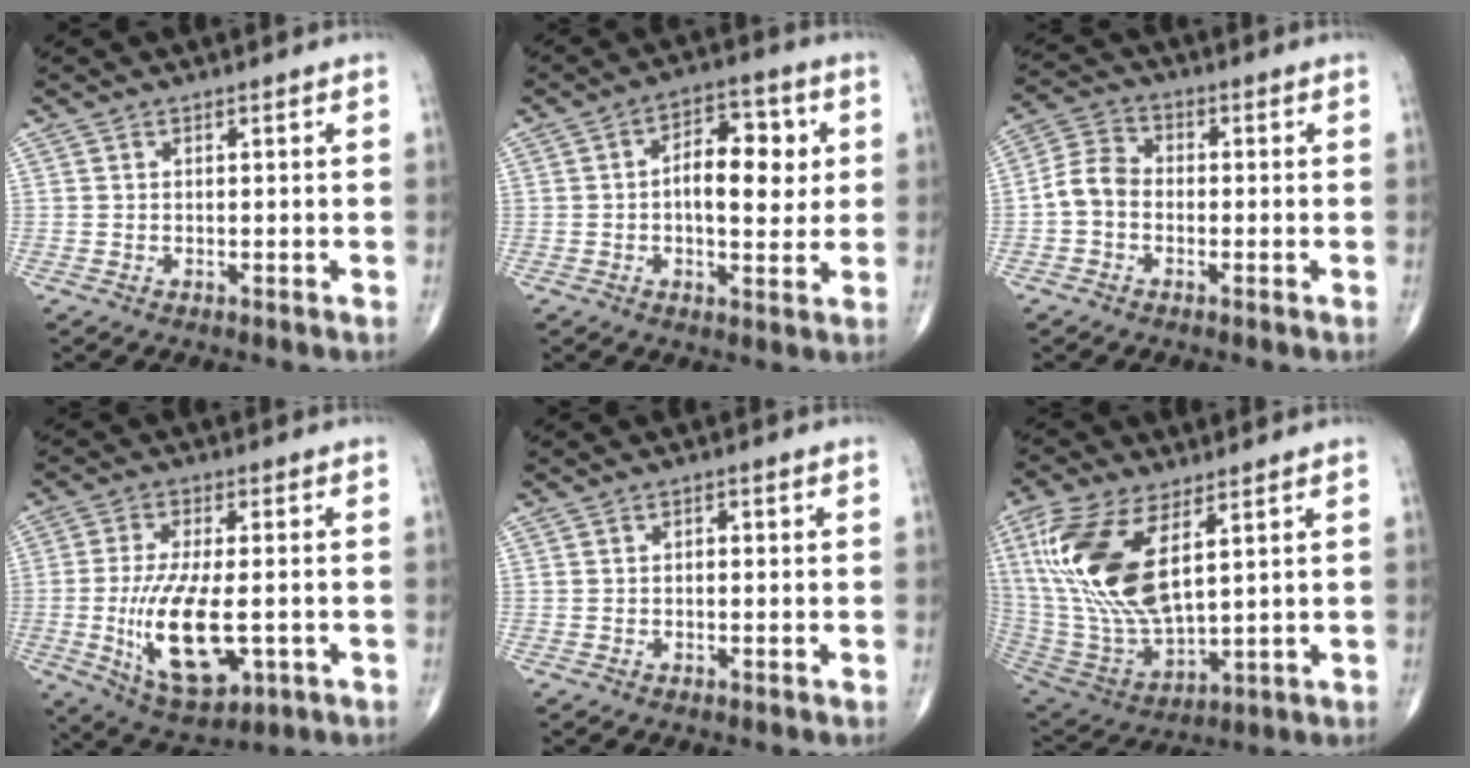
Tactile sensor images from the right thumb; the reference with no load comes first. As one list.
[{"total": 11.2, "force": [1.3, 6.0, 9.3], "torque": [-0.112, 0.009, 0.014]}, {"total": 5.9, "force": [-1.4, 4.5, 3.5], "torque": [-0.059, 0.020, -0.040]}, {"total": 14.9, "force": [-2.7, 6.3, 13.2], "torque": [-0.245, -0.014, -0.034]}, {"total": 1.1, "force": [0.1, 0.6, 0.9], "torque": [-0.015, 0.003, 0.000]}, {"total": 20.3, "force": [6.7, 9.2, 16.8], "torque": [-0.358, -0.030, 0.138]}]